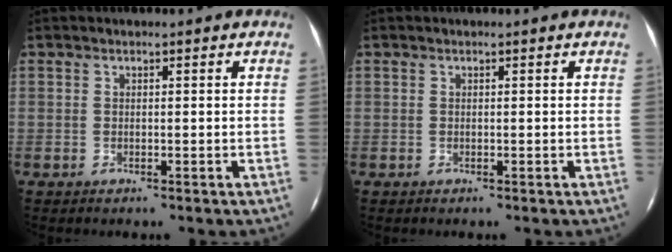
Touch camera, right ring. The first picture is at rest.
{"total": 0.0}